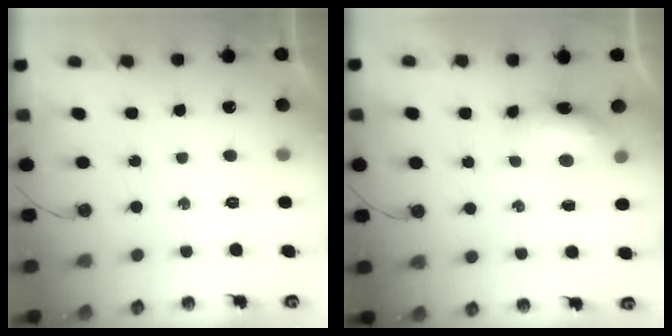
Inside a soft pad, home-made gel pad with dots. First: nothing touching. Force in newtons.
{"total": 9.0, "press": 8.0, "slide": 3.9}